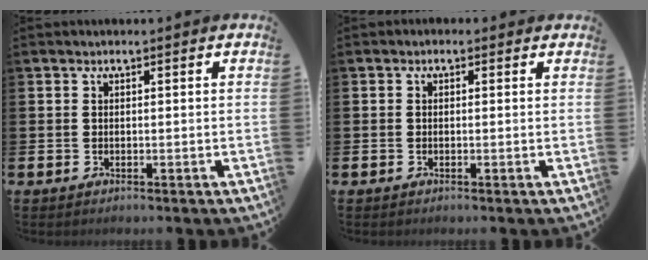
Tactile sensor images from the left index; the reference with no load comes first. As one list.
[{"total": 0.5, "force": [-0.2, 0.5, 0.1], "torque": [-0.003, 0.005, -0.006]}]